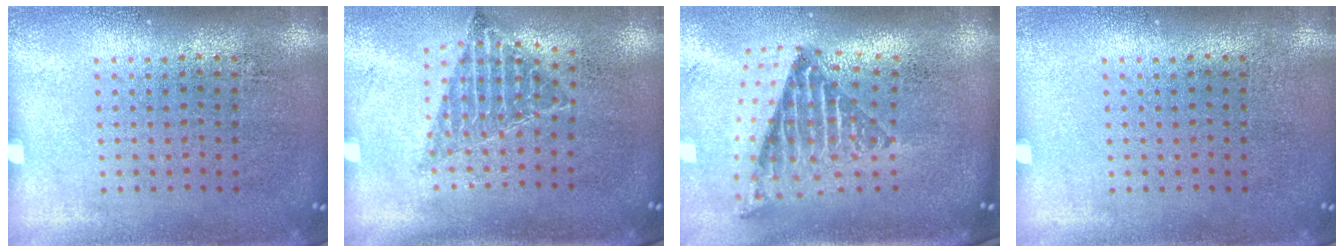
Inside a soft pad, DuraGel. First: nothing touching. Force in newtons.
{"total": 0.9, "press": 0.8, "slide": 0.2}
{"total": 1.8, "press": 1.4, "slide": 1.2}
{"total": 0.0}